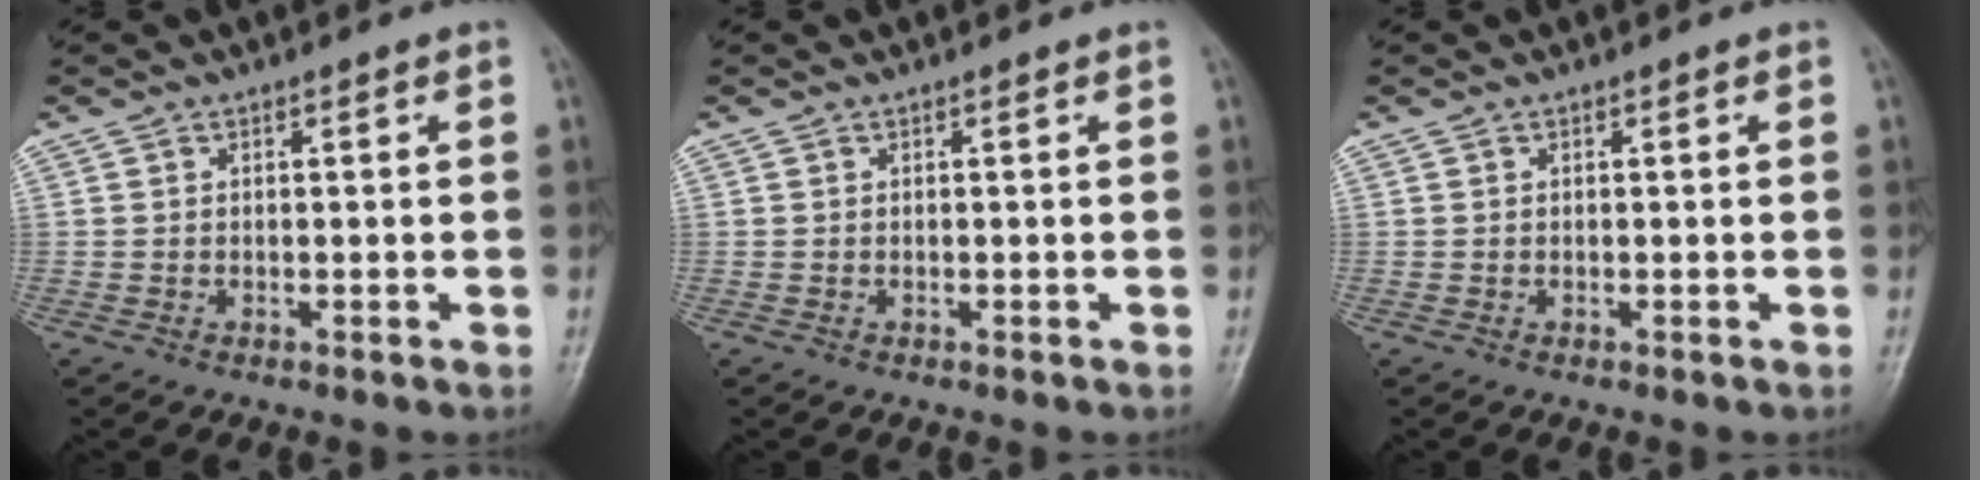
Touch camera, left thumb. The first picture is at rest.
{"total": 0.0}
{"total": 0.0}